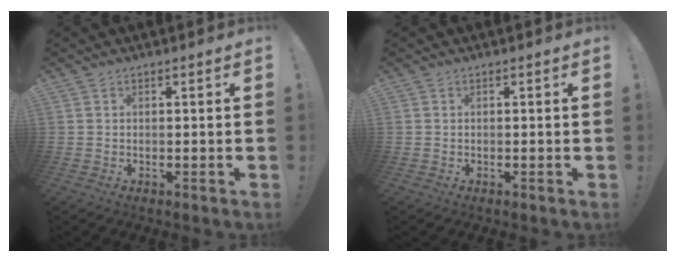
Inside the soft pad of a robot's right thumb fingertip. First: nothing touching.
{"total": 0.0}